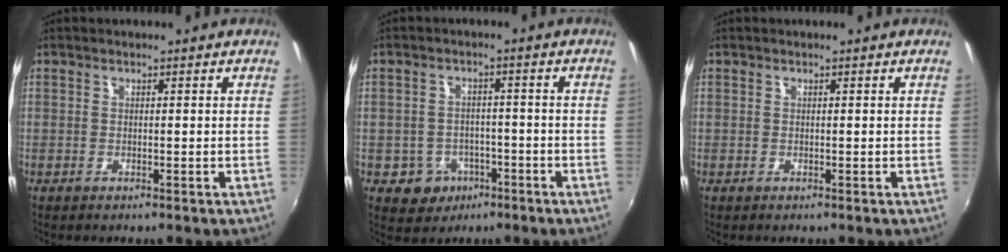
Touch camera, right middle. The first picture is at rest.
{"total": 6.4, "force": [-3.0, 5.4, 1.4], "torque": [-0.044, 0.011, -0.033]}
{"total": 0.0}